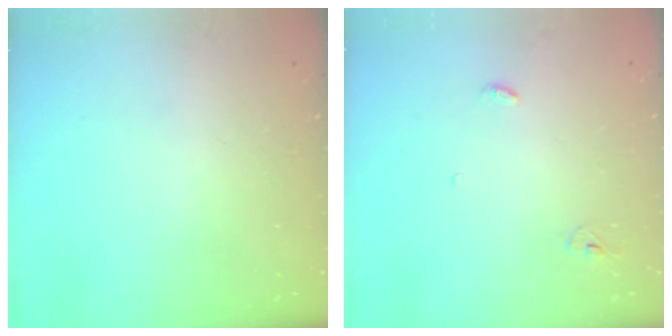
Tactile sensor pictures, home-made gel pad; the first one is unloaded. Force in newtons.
{"total": 3.3, "press": 3.2, "slide": 0.3}